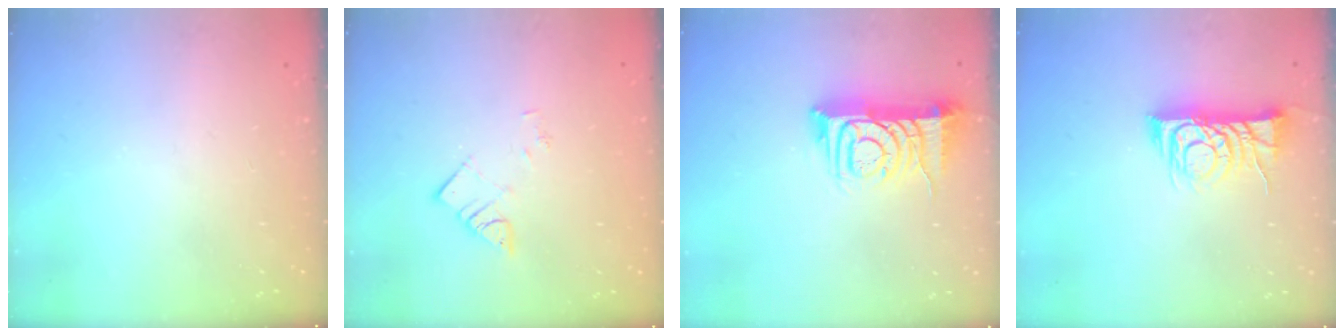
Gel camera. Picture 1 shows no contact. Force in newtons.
{"total": 4.2, "press": 4.2, "slide": 0.1}
{"total": 11.0, "press": 11.0, "slide": 0.9}
{"total": 8.7, "press": 8.7, "slide": 0.2}